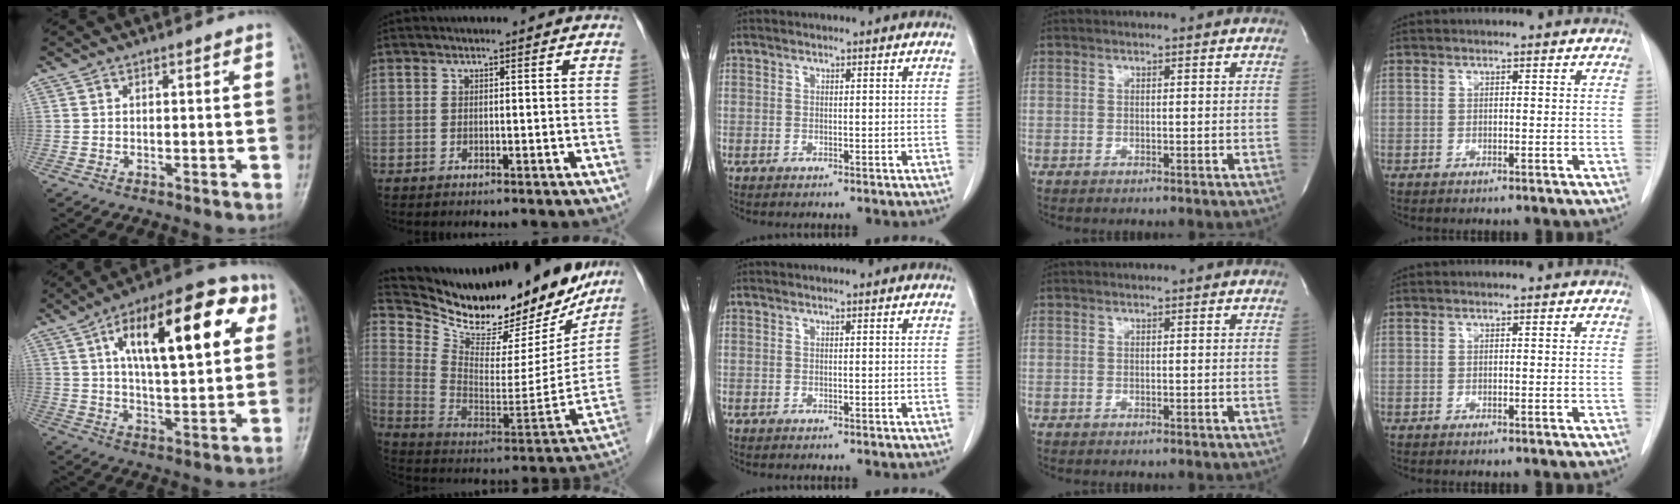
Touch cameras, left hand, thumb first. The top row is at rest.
{"thumb": {"total": 23.5, "force": [8.1, 9.5, 20.0], "torque": [-0.275, 0.008, 0.115]}, "index": {"total": 28.5, "force": [24.8, 7.5, 11.8], "torque": [-0.198, -0.045, 0.358]}}